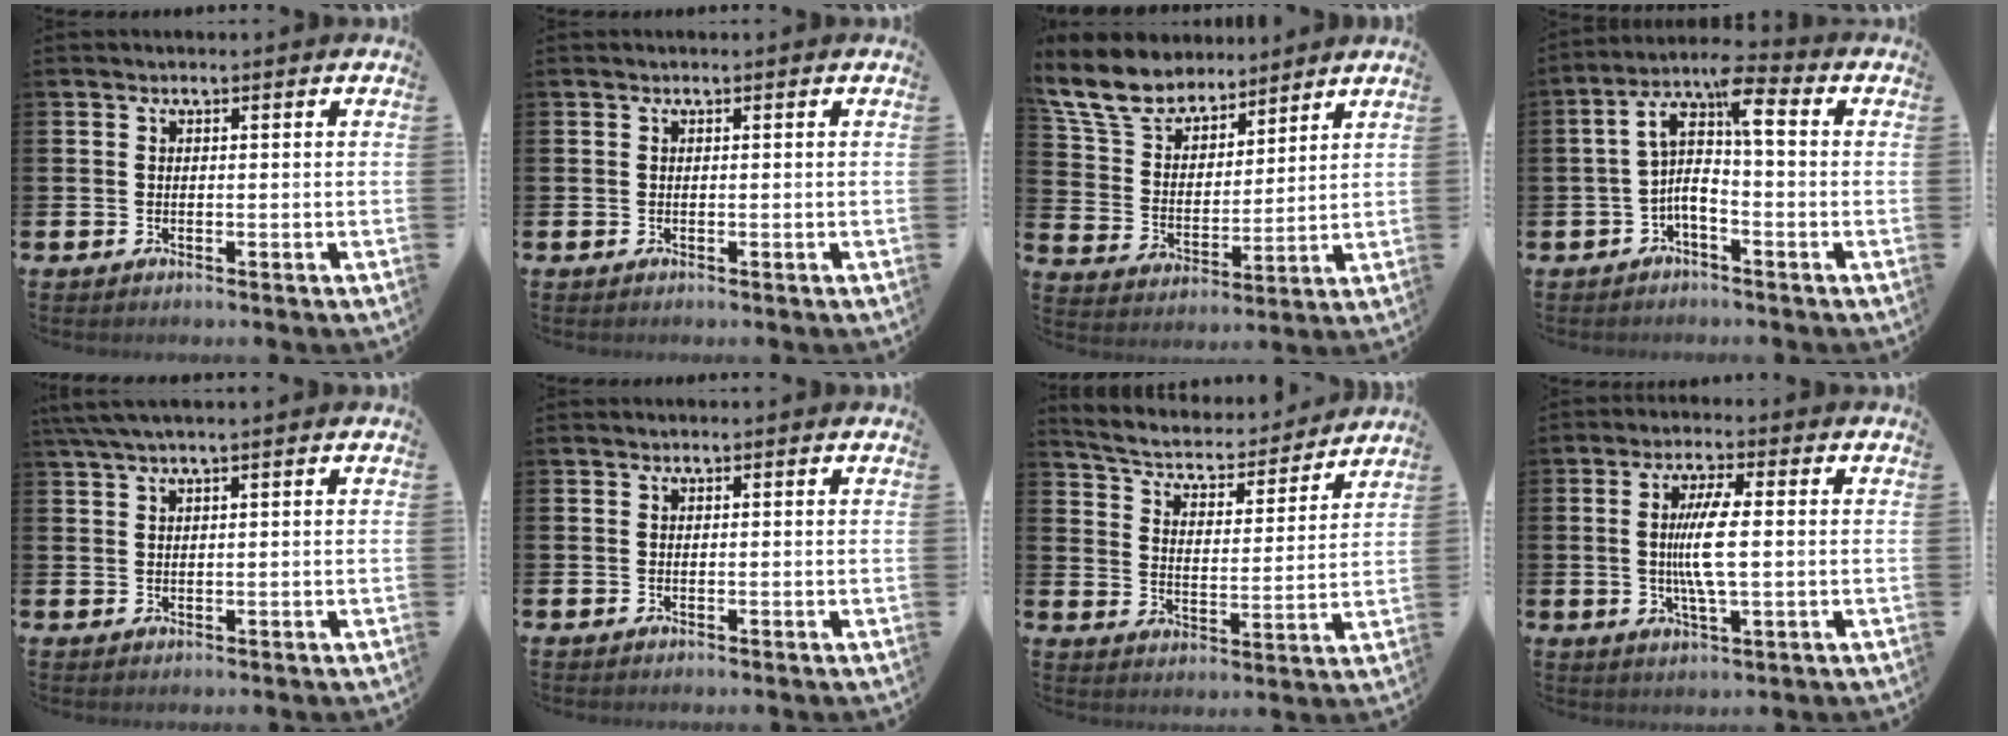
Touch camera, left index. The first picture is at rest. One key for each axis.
{"total": 0.0}
{"total": 9.6, "fx": 8.7, "fy": 3.4, "fz": 2.4, "tx": -0.098, "ty": -0.047, "tz": 0.162}
{"total": 7.7, "fx": 0.8, "fy": 2.3, "fz": 7.3, "tx": -0.150, "ty": -0.024, "tz": 0.001}
{"total": 2.6, "fx": 2.0, "fy": 0.0, "fz": 1.7, "tx": -0.043, "ty": 0.006, "tz": 0.038}
{"total": 0.0}
{"total": 5.3, "fx": 4.8, "fy": 1.6, "fz": 1.5, "tx": -0.062, "ty": -0.041, "tz": 0.076}
{"total": 6.3, "fx": 0.3, "fy": 1.2, "fz": 6.1, "tx": -0.111, "ty": -0.005, "tz": -0.002}